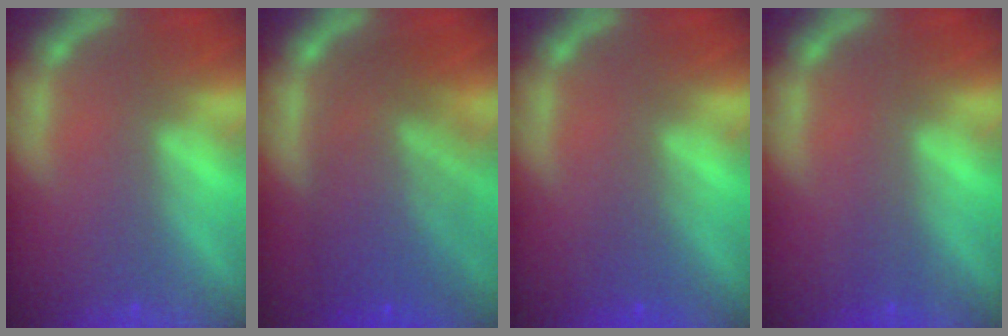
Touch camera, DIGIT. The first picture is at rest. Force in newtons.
{"total": 9.5}
{"total": 2.0}
{"total": 1.0}